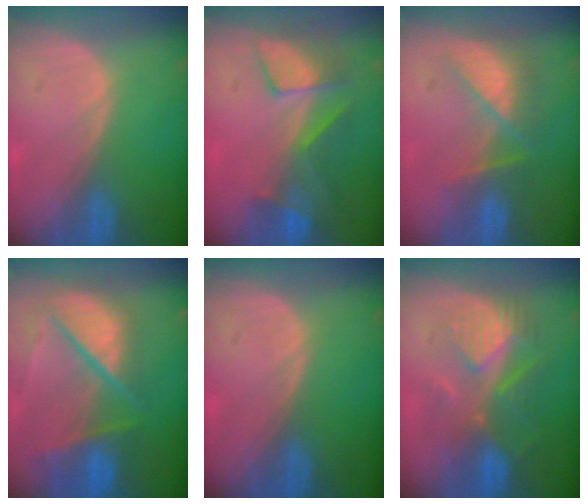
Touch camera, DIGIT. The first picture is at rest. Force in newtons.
{"total": 8.1, "press": 7.2, "slide": 3.7}
{"total": 8.3, "press": 7.1, "slide": 4.3}
{"total": 10.9, "press": 9.0, "slide": 6.2}
{"total": 0.0}
{"total": 8.6, "press": 8.1, "slide": 3.1}